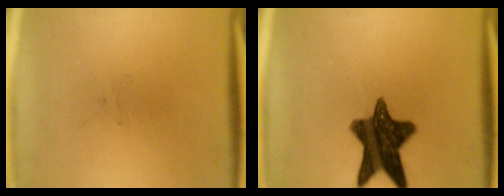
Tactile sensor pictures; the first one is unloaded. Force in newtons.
{"total": 12.9}